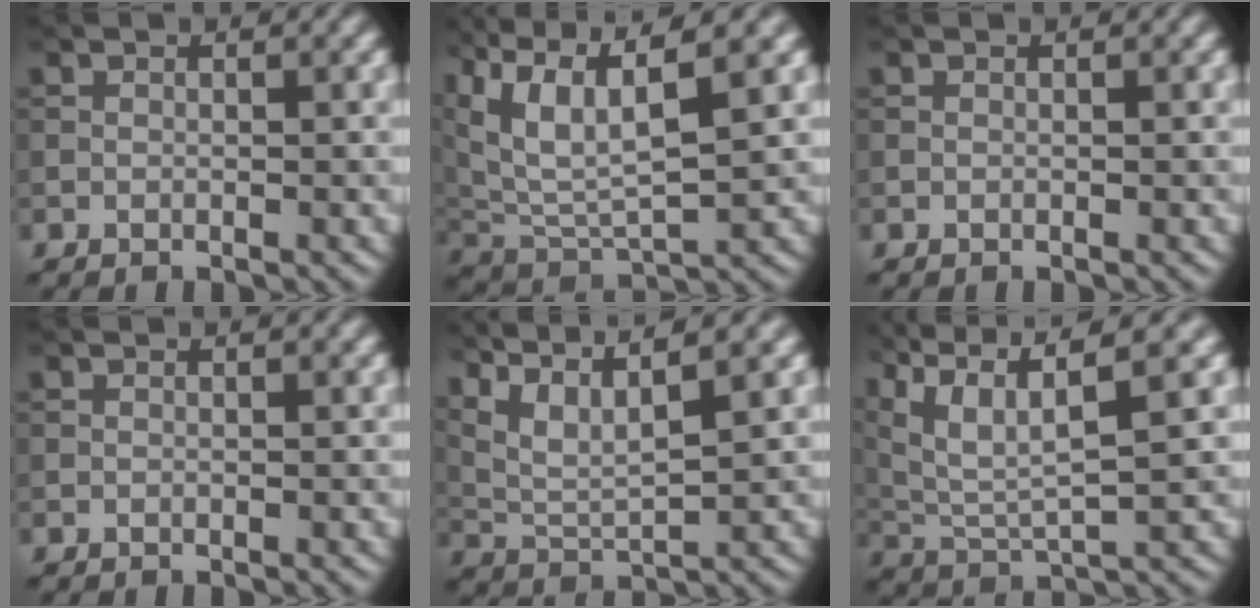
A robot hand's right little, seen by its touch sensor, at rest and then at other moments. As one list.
[{"total": 10.0, "force": [4.9, 4.1, 7.7], "torque": [-0.161, 0.013, 0.091]}, {"total": 0.0}, {"total": 0.0}, {"total": 7.3, "force": [5.1, 1.6, 4.9], "torque": [-0.102, 0.022, 0.078]}, {"total": 10.3, "force": [5.8, 3.3, 7.9], "torque": [-0.175, 0.023, 0.097]}]